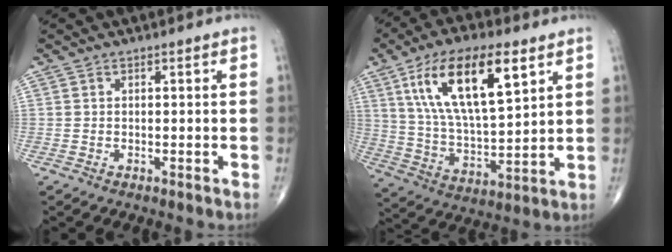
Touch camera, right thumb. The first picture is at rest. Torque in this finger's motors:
{"motor_torque": [0.73, 4.28, 1.94, 0.83, 0.22]}